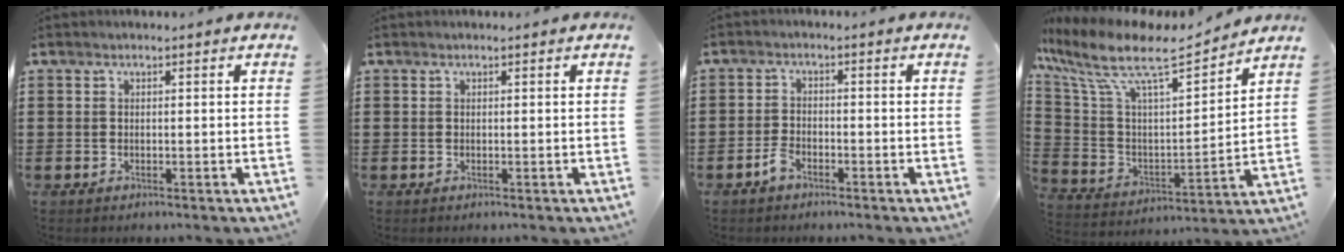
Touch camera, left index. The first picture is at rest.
{"total": 0.0}
{"total": 2.7, "force": [-1.9, 1.1, 1.6], "torque": [-0.044, 0.002, -0.041]}
{"total": 10.9, "force": [7.6, 2.5, 7.5], "torque": [-0.179, -0.047, 0.120]}